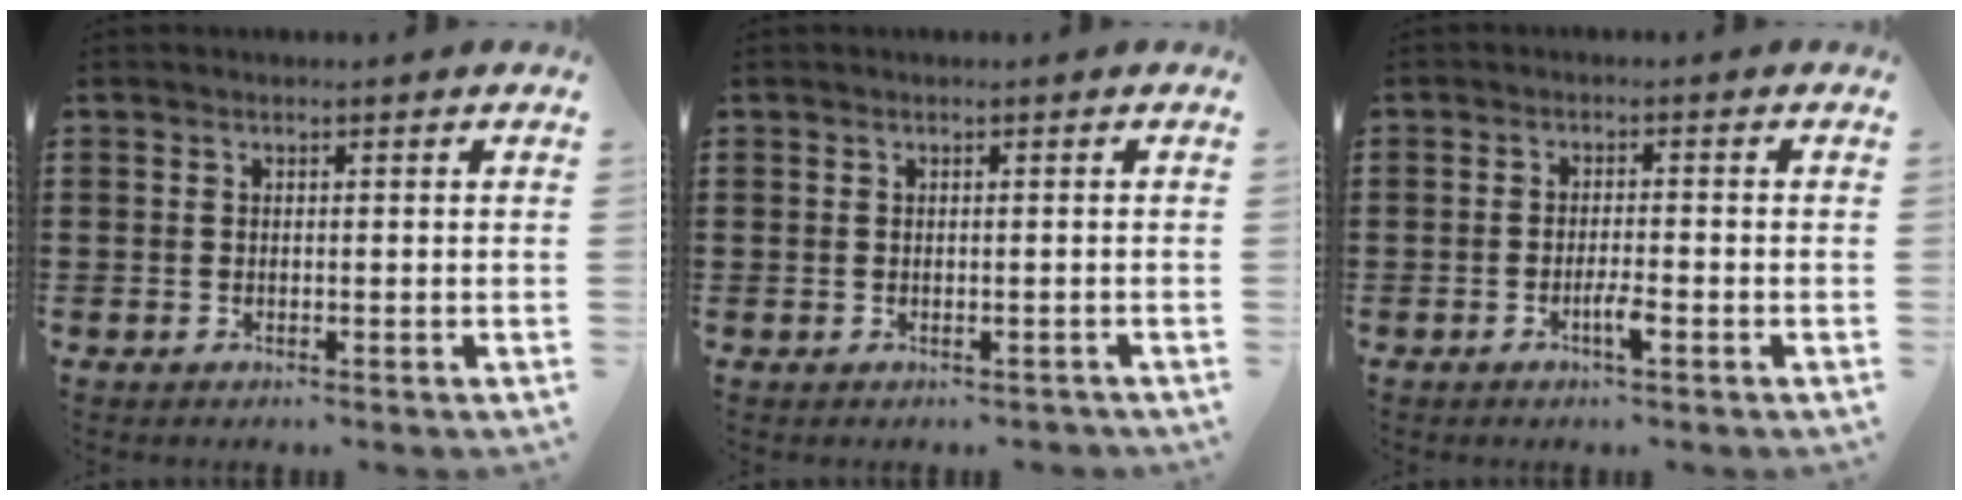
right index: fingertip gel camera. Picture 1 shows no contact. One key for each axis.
{"total": 0.5, "fx": -0.1, "fy": 0.5, "fz": 0.1, "tx": -0.004, "ty": 0.003, "tz": -0.003}
{"total": 2.8, "fx": -1.4, "fy": 0.3, "fz": 2.4, "tx": -0.042, "ty": 0.000, "tz": -0.024}